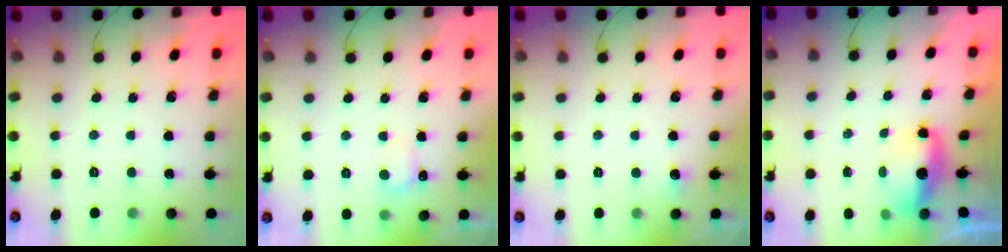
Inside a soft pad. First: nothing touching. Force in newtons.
{"total": 3.9, "press": 3.7, "slide": 1.0}
{"total": 3.2, "press": 2.9, "slide": 1.4}
{"total": 5.7, "press": 5.7, "slide": 0.4}